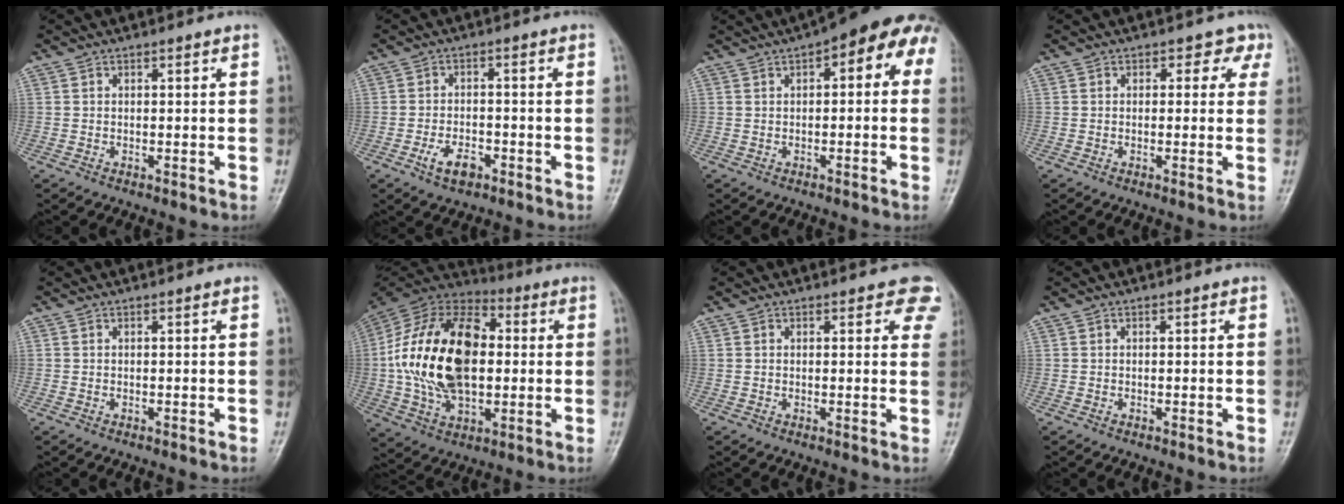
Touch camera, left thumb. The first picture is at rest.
{"total": 4.8, "force": [-2.5, 2.7, 3.0], "torque": [-0.050, 0.014, -0.044]}
{"total": 12.0, "force": [4.4, 5.1, 9.9], "torque": [-0.095, 0.026, 0.039]}
{"total": 3.0, "force": [1.4, 2.4, 1.1], "torque": [0.022, 0.000, 0.004]}
{"total": 0.0}
{"total": 24.2, "force": [1.0, 14.7, 19.2], "torque": [-0.352, 0.014, 0.016]}
{"total": 5.1, "force": [3.4, 2.9, 2.5], "torque": [0.011, -0.011, 0.030]}
{"total": 0.0}